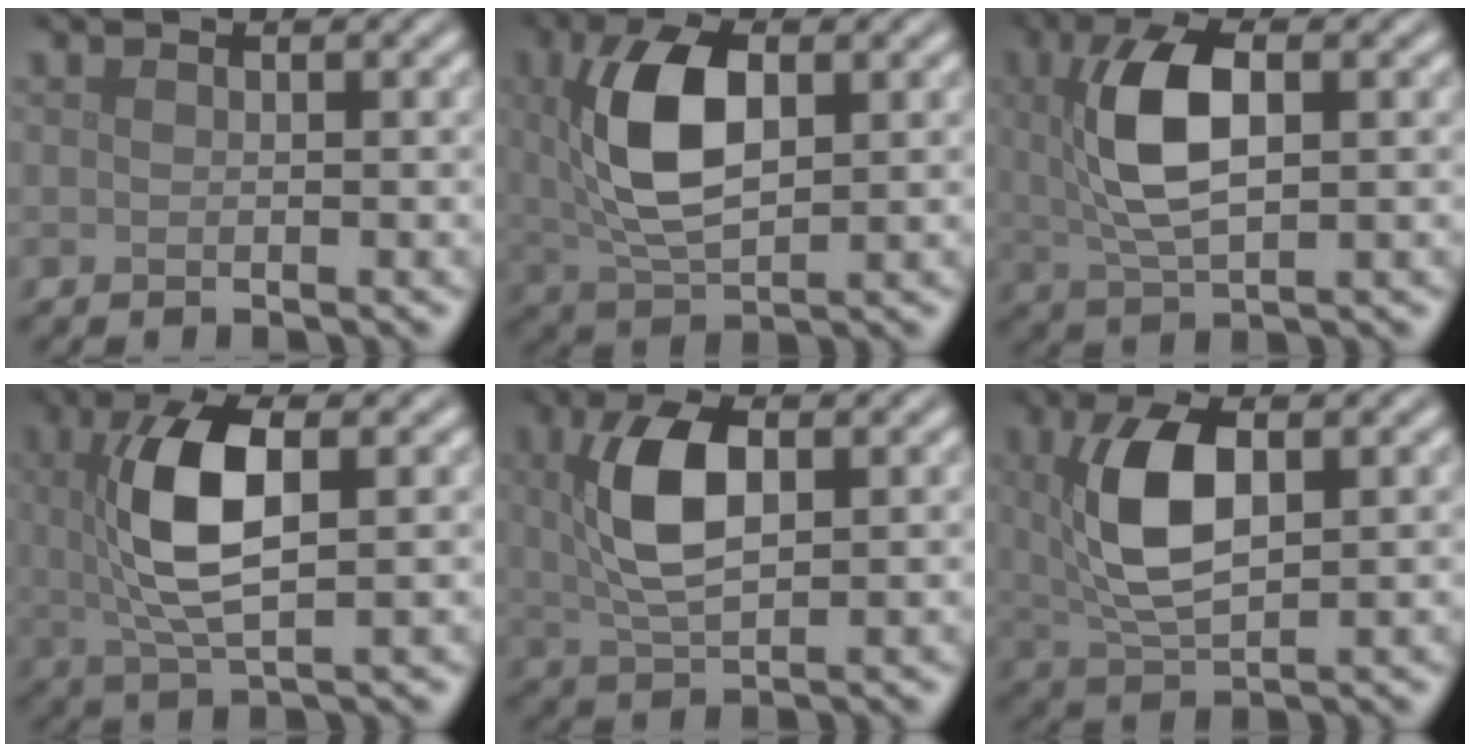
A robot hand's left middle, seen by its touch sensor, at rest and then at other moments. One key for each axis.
{"total": 7.4, "fx": 1.5, "fy": 3.6, "fz": 6.3, "tx": -0.131, "ty": 0.008, "tz": 0.028}
{"total": 6.5, "fx": 1.2, "fy": 2.8, "fz": 5.8, "tx": -0.120, "ty": 0.008, "tz": 0.022}
{"total": 7.1, "fx": 1.1, "fy": 2.5, "fz": 6.5, "tx": -0.131, "ty": 0.006, "tz": 0.020}
{"total": 5.8, "fx": 1.3, "fy": 2.7, "fz": 5.0, "tx": -0.105, "ty": 0.007, "tz": 0.025}
{"total": 6.4, "fx": 1.4, "fy": 2.9, "fz": 5.6, "tx": -0.116, "ty": 0.005, "tz": 0.028}